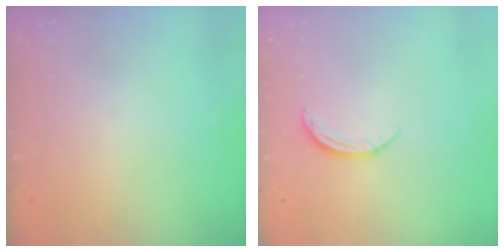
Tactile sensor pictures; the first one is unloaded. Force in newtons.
{"total": 6.1, "press": 6.1, "slide": 0.5}